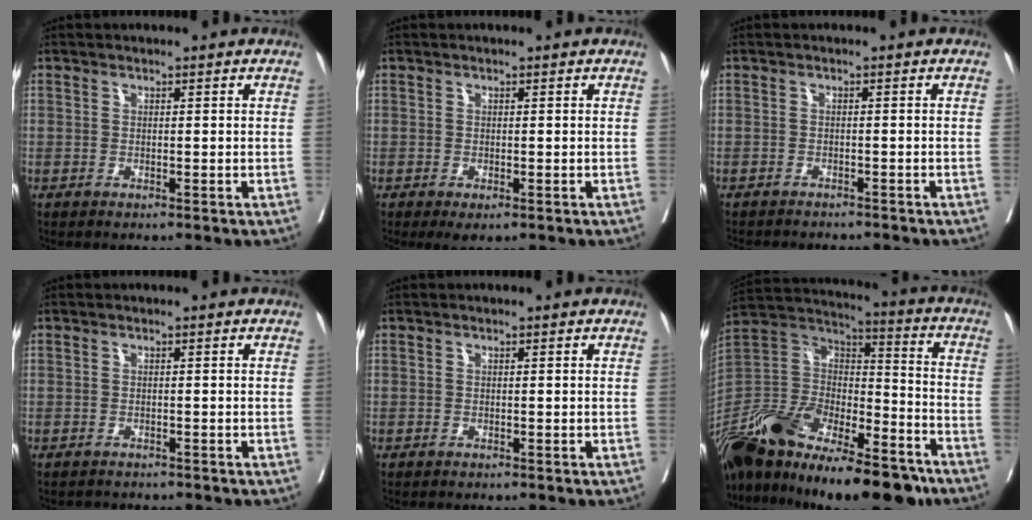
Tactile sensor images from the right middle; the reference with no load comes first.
{"total": 2.1, "force": [-1.1, 0.8, 1.5], "torque": [-0.015, -0.005, -0.009]}
{"total": 6.7, "force": [-6.3, 1.3, 1.8], "torque": [-0.018, -0.007, -0.082]}
{"total": 2.2, "force": [-2.1, 0.6, 0.0], "torque": [0.000, -0.004, -0.032]}
{"total": 0.0}
{"total": 31.0, "force": [-22.3, 10.8, 18.5], "torque": [-0.351, -0.023, -0.376]}